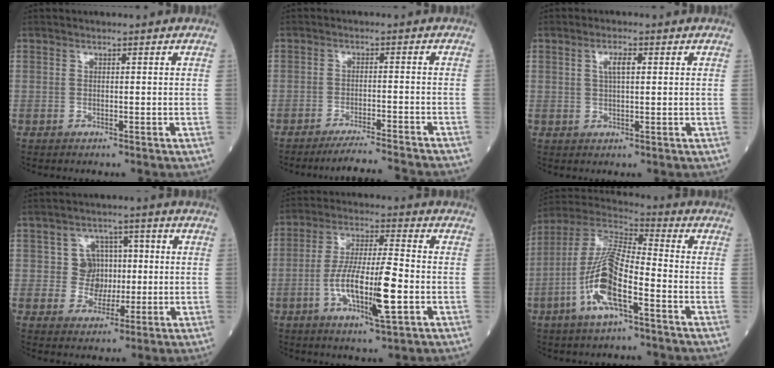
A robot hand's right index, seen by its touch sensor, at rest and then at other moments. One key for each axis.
{"total": 10.9, "fx": -10.1, "fy": -0.9, "fz": 3.8, "tx": -0.036, "ty": -0.022, "tz": -0.143}
{"total": 2.8, "fx": 0.9, "fy": 0.7, "fz": 2.5, "tx": -0.049, "ty": 0.004, "tz": 0.017}
{"total": 5.8, "fx": 0.3, "fy": 5.4, "fz": 1.9, "tx": -0.021, "ty": 0.020, "tz": 0.006}
{"total": 12.1, "fx": -3.3, "fy": 1.5, "fz": 11.6, "tx": -0.215, "ty": -0.004, "tz": -0.060}
{"total": 13.6, "fx": -4.7, "fy": 3.0, "fz": 12.4, "tx": -0.261, "ty": 0.001, "tz": -0.094}